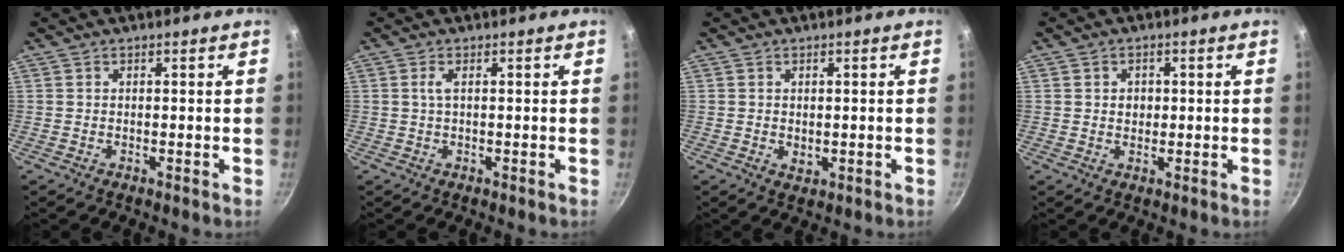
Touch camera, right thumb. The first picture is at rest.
{"total": 1.4, "force": [0.3, 0.2, 1.3], "torque": [-0.030, 0.001, 0.007]}
{"total": 1.8, "force": [0.0, 1.3, 1.2], "torque": [-0.019, -0.005, 0.004]}
{"total": 2.2, "force": [0.3, 1.9, 1.1], "torque": [-0.006, 0.000, 0.004]}